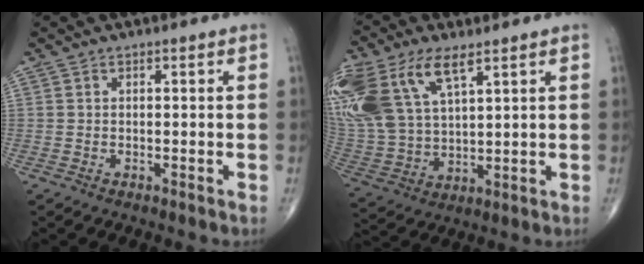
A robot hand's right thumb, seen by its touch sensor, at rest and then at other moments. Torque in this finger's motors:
{"motor_torque": [-0.12, 0.99, 1.76, 1.00, 0.48]}